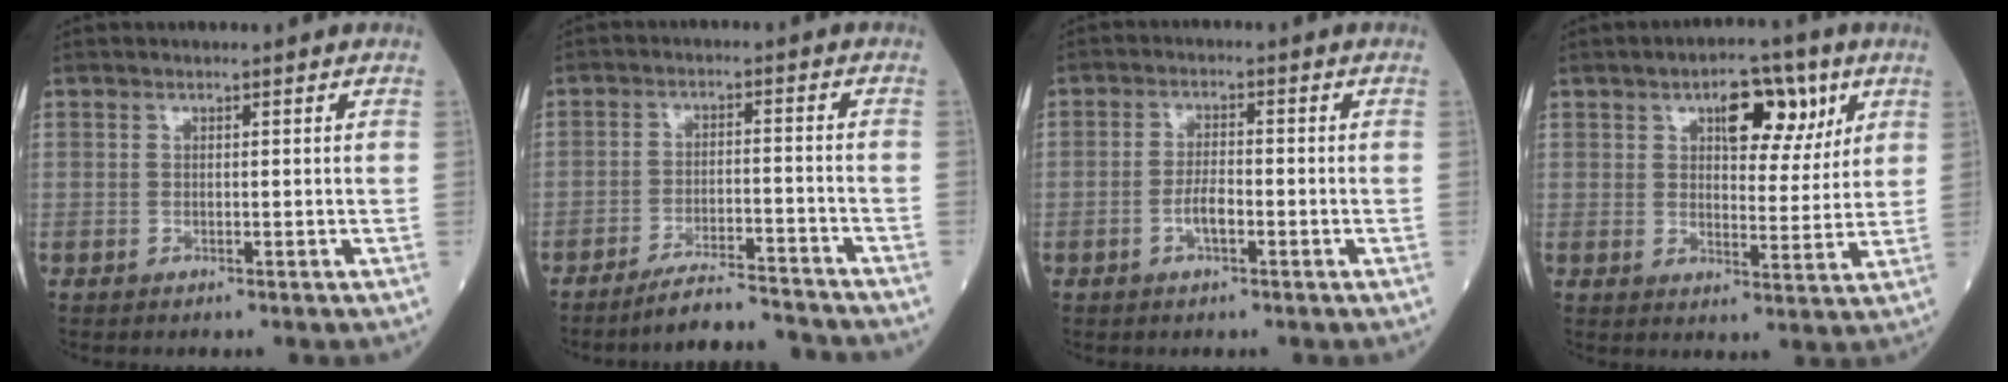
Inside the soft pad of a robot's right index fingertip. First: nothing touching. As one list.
[{"total": 8.7, "force": [-8.4, -0.3, 2.1], "torque": [-0.027, 0.000, -0.141]}, {"total": 3.2, "force": [-1.3, 0.9, 2.8], "torque": [-0.053, 0.003, -0.024]}, {"total": 8.7, "force": [4.2, 3.8, 6.5], "torque": [-0.087, 0.011, 0.061]}]